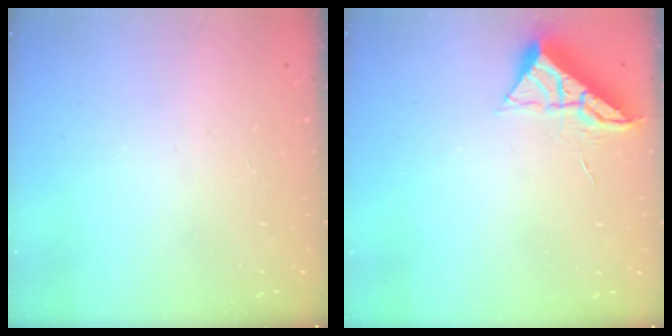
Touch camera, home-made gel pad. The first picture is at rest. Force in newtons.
{"total": 6.9, "press": 6.9, "slide": 0.5}